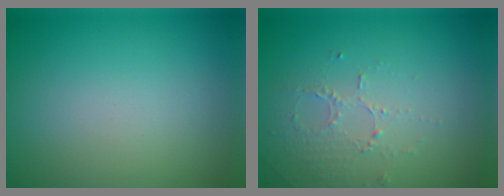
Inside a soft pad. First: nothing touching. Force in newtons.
{"total": 1.6, "press": 1.0, "slide": 1.3}